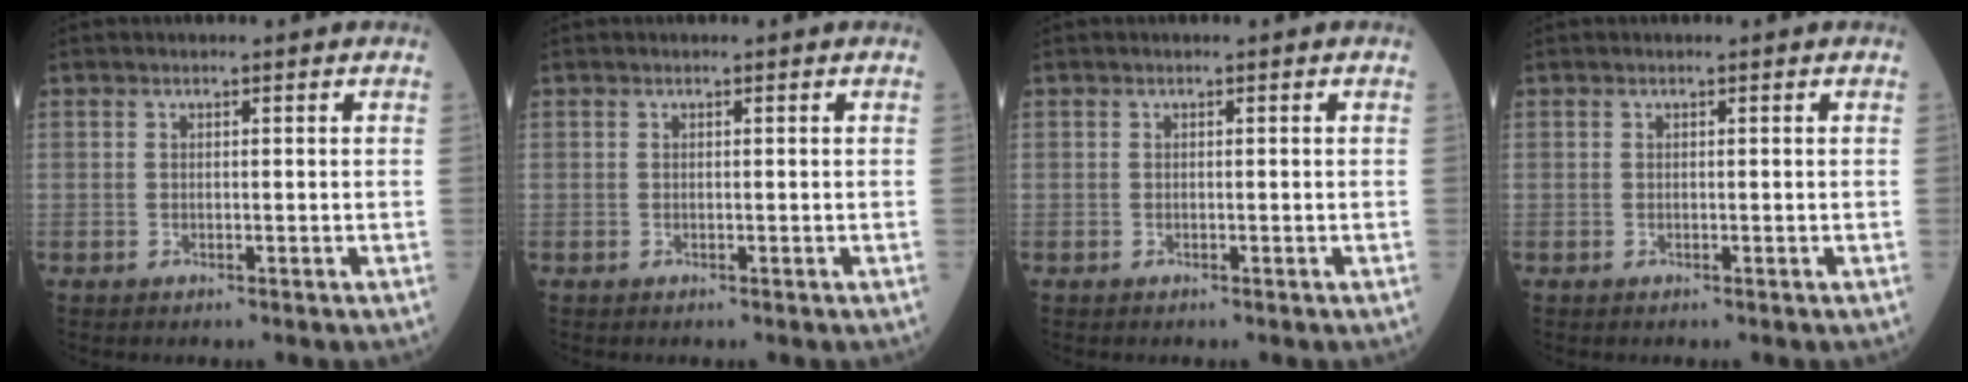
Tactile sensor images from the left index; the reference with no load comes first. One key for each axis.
{"total": 0.0}
{"total": 0.0}
{"total": 0.0}